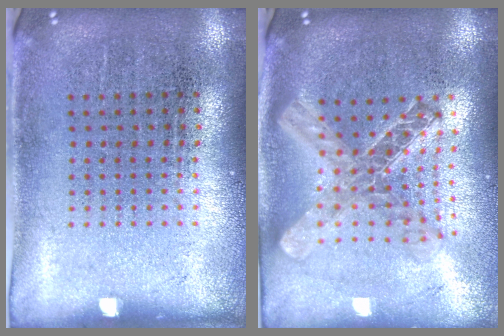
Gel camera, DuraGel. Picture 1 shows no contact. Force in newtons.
{"total": 2.2, "press": 1.8, "slide": 1.2}